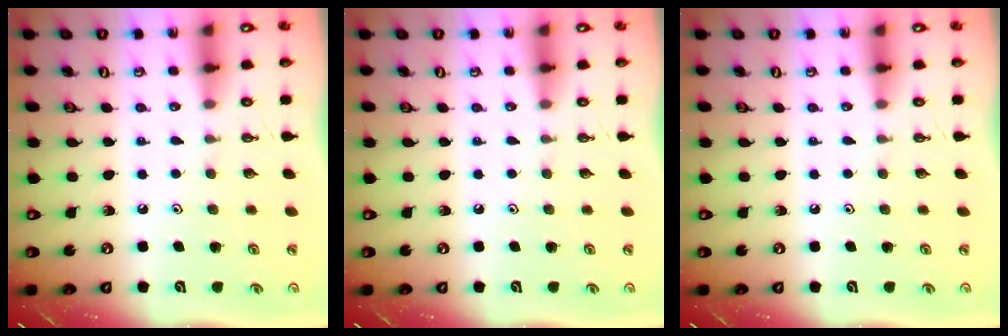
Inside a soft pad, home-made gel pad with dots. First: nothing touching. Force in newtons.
{"total": 0.0}
{"total": 0.0}